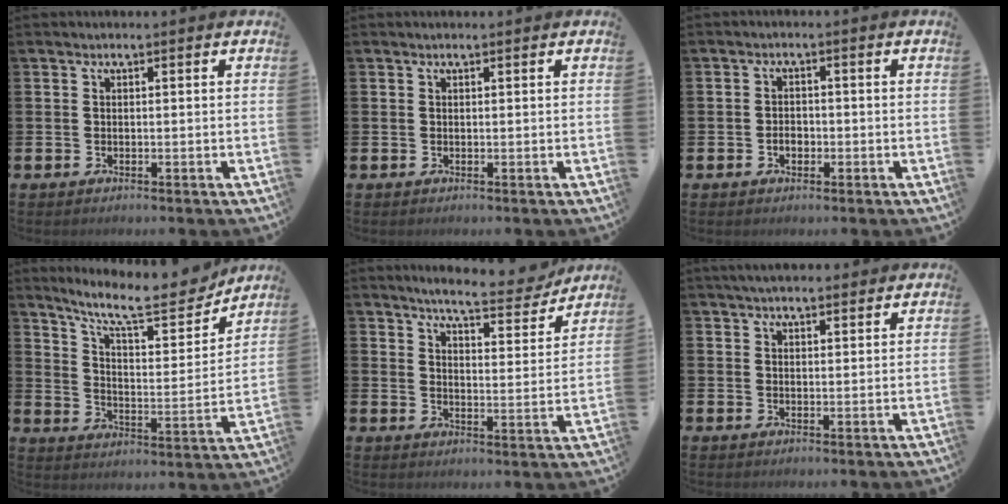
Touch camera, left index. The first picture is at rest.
{"total": 0.0}
{"total": 1.9, "force": [-0.6, 1.4, 1.2], "torque": [-0.015, 0.001, -0.016]}
{"total": 11.3, "force": [9.9, 2.3, 4.9], "torque": [-0.115, -0.066, 0.170]}
{"total": 6.5, "force": [6.2, 0.6, 1.8], "torque": [-0.048, -0.038, 0.105]}
{"total": 3.1, "force": [2.9, 0.7, 0.8], "torque": [-0.022, -0.004, 0.052]}